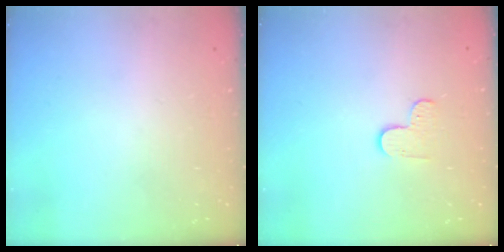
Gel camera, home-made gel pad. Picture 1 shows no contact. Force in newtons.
{"total": 3.1, "press": 3.1, "slide": 0.3}